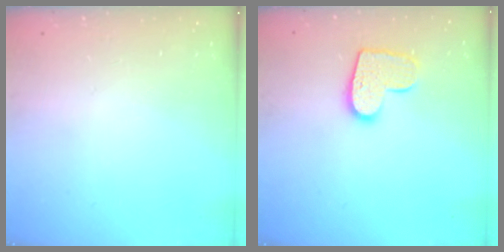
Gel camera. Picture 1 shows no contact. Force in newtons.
{"total": 11.6, "press": 11.5, "slide": 0.5}